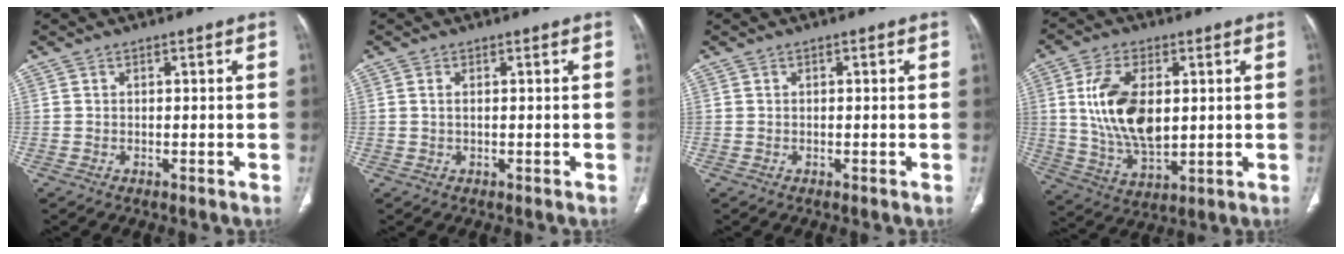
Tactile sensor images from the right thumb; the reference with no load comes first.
{"total": 1.0, "force": [0.2, 0.4, 0.9], "torque": [-0.023, 0.002, 0.006]}
{"total": 0.0}
{"total": 14.5, "force": [2.2, 8.0, 11.9], "torque": [-0.214, -0.014, 0.050]}